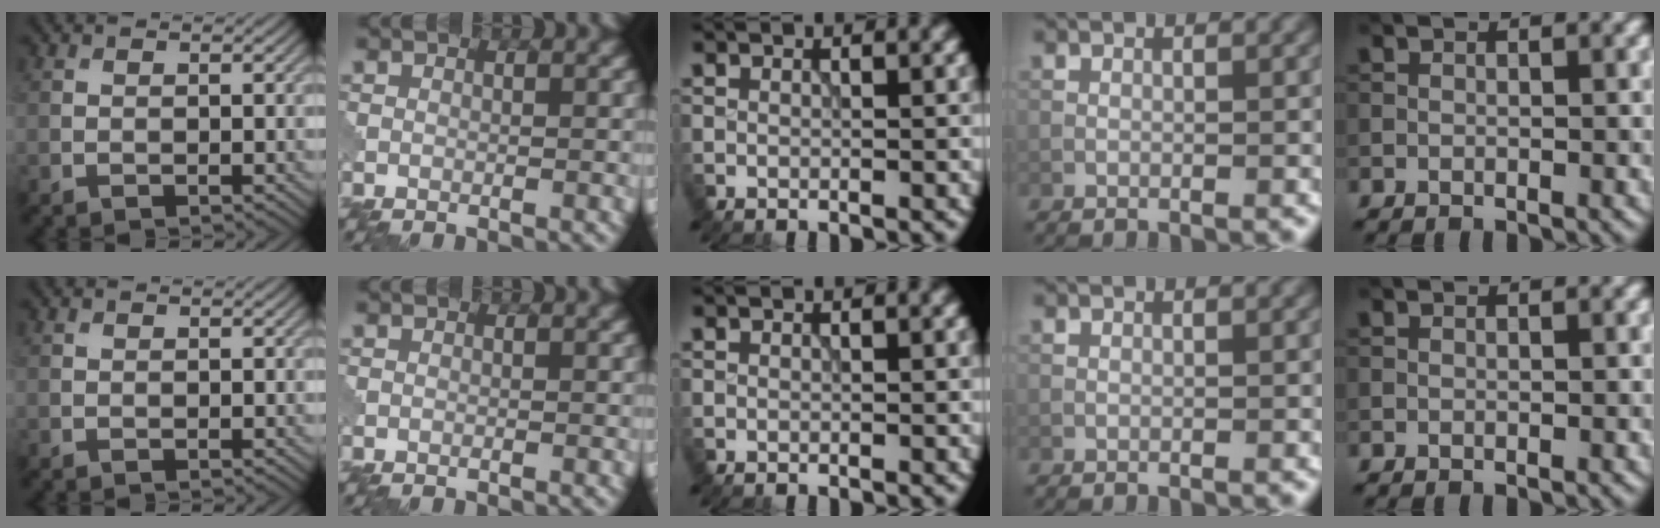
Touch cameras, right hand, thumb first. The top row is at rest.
{}